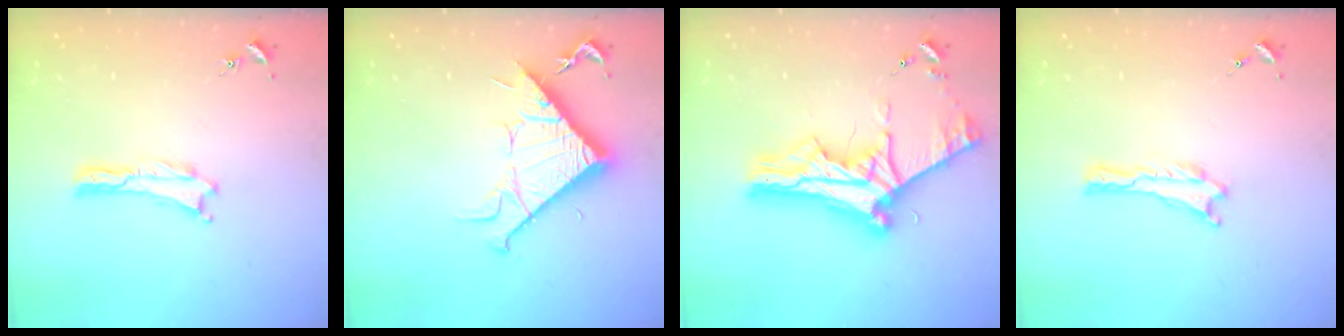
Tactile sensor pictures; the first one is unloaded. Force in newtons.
{"total": 11.4, "press": 11.4, "slide": 0.1}
{"total": 10.9, "press": 10.8, "slide": 1.0}
{"total": 0.0}